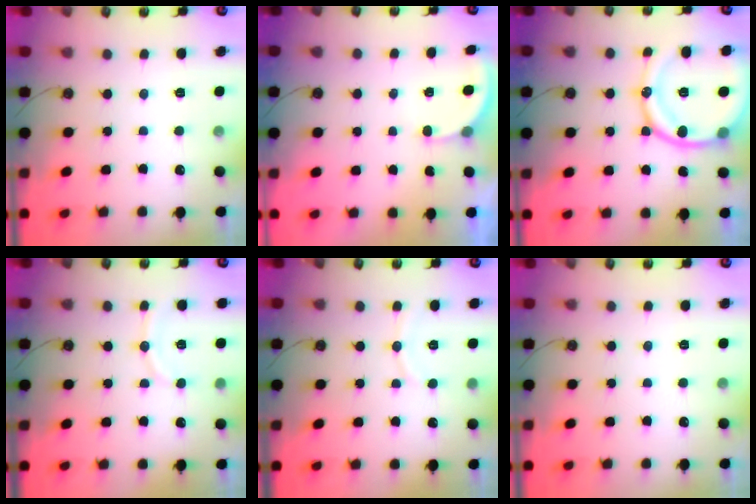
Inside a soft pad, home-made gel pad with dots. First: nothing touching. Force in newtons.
{"total": 2.4, "press": 2.4, "slide": 0.3}
{"total": 19.0, "press": 18.9, "slide": 1.9}
{"total": 7.7, "press": 7.5, "slide": 1.6}
{"total": 5.1, "press": 5.1, "slide": 0.6}
{"total": 0.0}